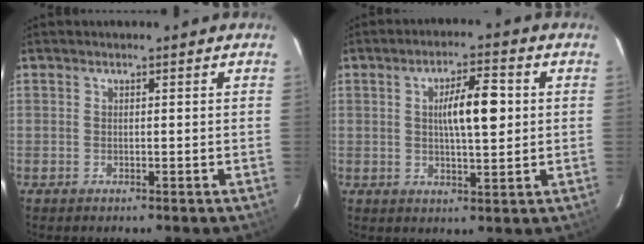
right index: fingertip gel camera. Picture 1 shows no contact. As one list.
[{"total": 7.6, "force": [1.2, 1.7, 7.3], "torque": [-0.124, 0.012, 0.021]}]